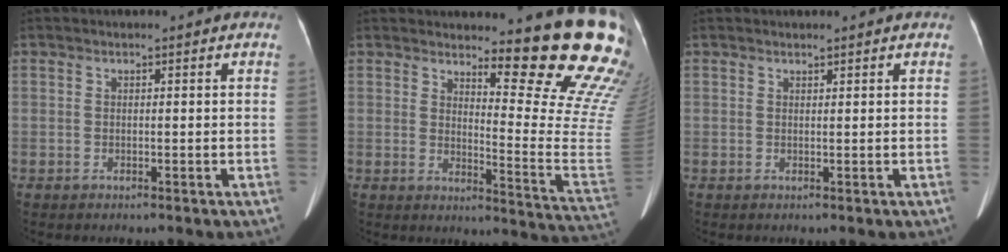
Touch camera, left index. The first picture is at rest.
{"total": 17.6, "force": [14.0, 1.0, 10.7], "torque": [-0.137, -0.118, 0.159]}
{"total": 0.7, "force": [0.6, -0.1, 0.1], "torque": [-0.012, -0.001, 0.014]}